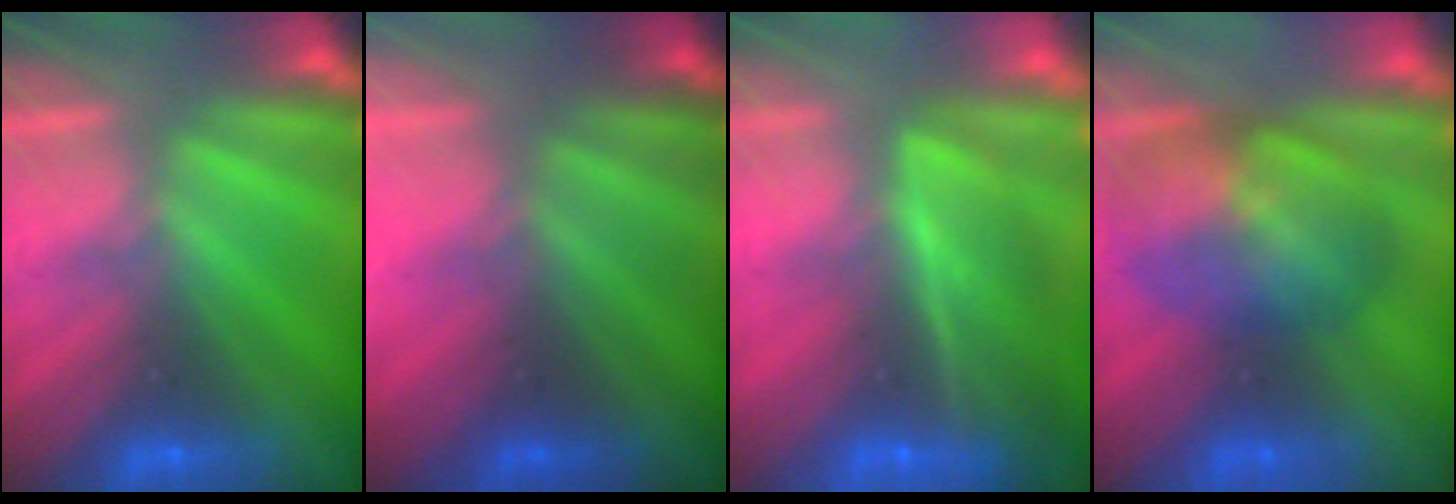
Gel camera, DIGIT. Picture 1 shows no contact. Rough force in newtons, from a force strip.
{"total": 2.7}
{"total": 7.6}
{"total": 8.1}